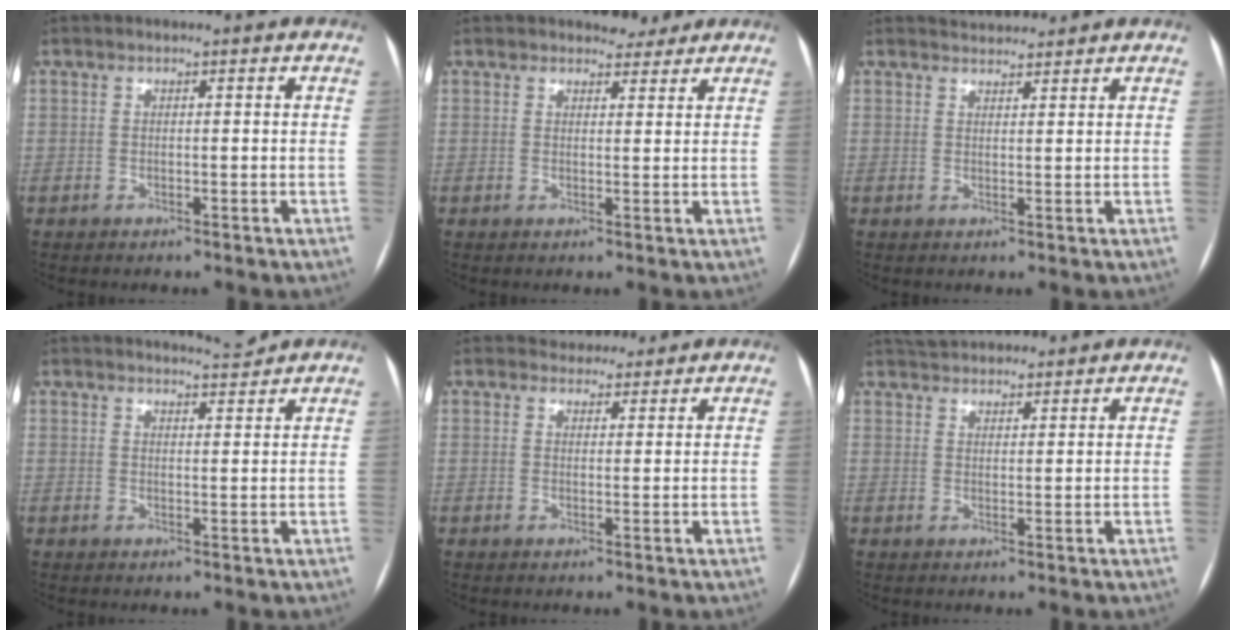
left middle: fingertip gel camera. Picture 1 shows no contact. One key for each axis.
{"total": 2.7, "fx": 2.5, "fy": 1.1, "fz": 0.1, "tx": 0.000, "ty": -0.004, "tz": 0.032}
{"total": 2.9, "fx": 2.8, "fy": 0.5, "fz": 0.1, "tx": -0.009, "ty": 0.015, "tz": 0.048}
{"total": 2.7, "fx": 2.6, "fy": -0.4, "fz": -0.2, "tx": -0.006, "ty": -0.010, "tz": 0.043}
{"total": 3.5, "fx": 3.2, "fy": 1.4, "fz": 0.1, "tx": 0.001, "ty": 0.006, "tz": 0.043}
{"total": 9.7, "fx": 8.8, "fy": 2.7, "fz": 2.8, "tx": -0.045, "ty": 0.034, "tz": 0.138}